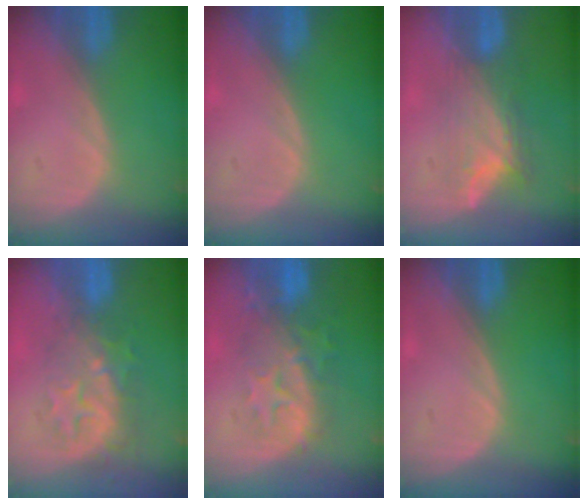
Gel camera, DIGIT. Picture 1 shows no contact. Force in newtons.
{"total": 0.0}
{"total": 7.0, "press": 6.4, "slide": 2.8}
{"total": 9.0, "press": 8.0, "slide": 4.2}
{"total": 9.5, "press": 8.7, "slide": 4.0}
{"total": 0.0}